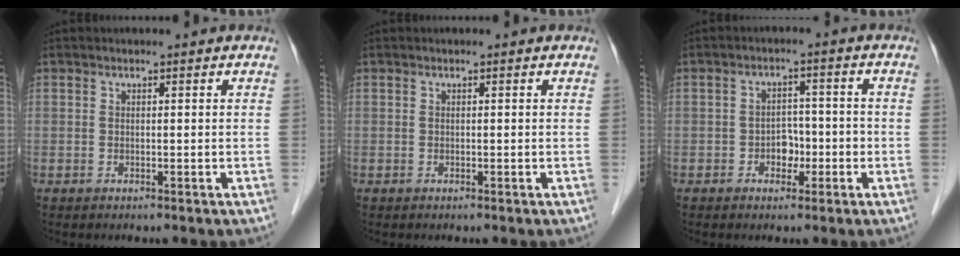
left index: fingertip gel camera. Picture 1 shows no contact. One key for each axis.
{"total": 0.0}
{"total": 3.6, "fx": -1.6, "fy": 2.4, "fz": 2.2, "tx": -0.030, "ty": 0.011, "tz": -0.026}